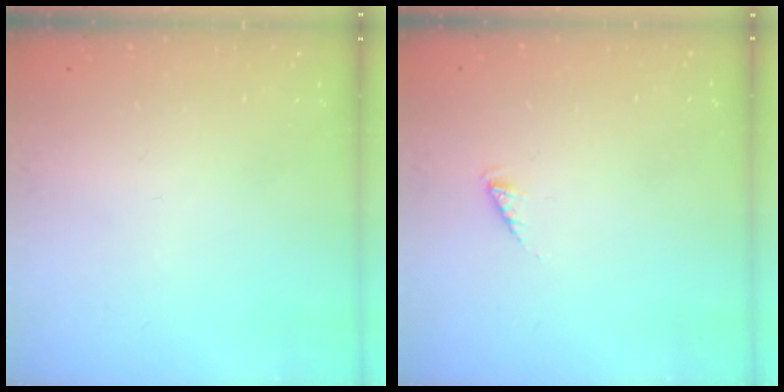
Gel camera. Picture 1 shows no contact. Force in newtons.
{"total": 0.8, "press": 0.8, "slide": 0.2}